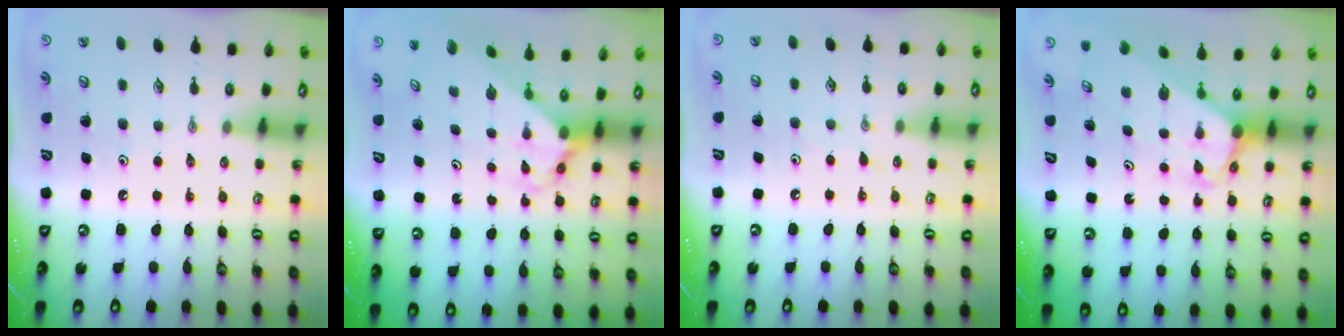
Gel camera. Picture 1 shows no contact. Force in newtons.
{"total": 3.3, "press": 3.3, "slide": 0.3}
{"total": 4.0, "press": 4.0, "slide": 0.5}
{"total": 3.3, "press": 3.3, "slide": 0.1}